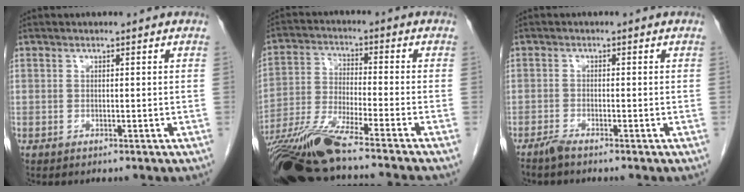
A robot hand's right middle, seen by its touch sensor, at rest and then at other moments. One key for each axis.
{"total": 15.3, "fx": -12.2, "fy": -1.2, "fz": 9.2, "tx": -0.187, "ty": -0.035, "tz": -0.219}
{"total": 1.8, "fx": -1.6, "fy": -0.2, "fz": 0.8, "tx": -0.025, "ty": -0.004, "tz": -0.035}